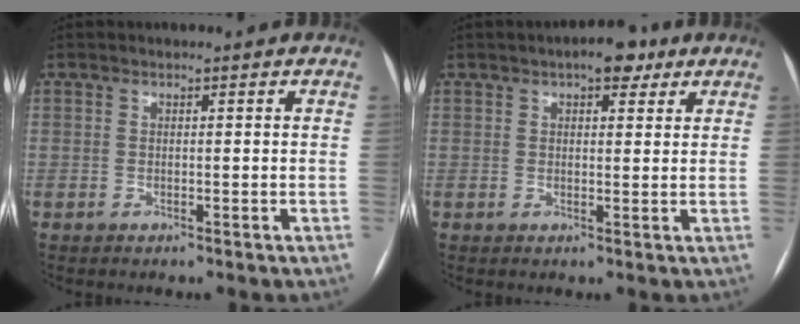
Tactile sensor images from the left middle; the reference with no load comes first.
{"total": 5.0, "force": [3.0, 2.1, 3.4], "torque": [-0.047, 0.017, 0.038]}